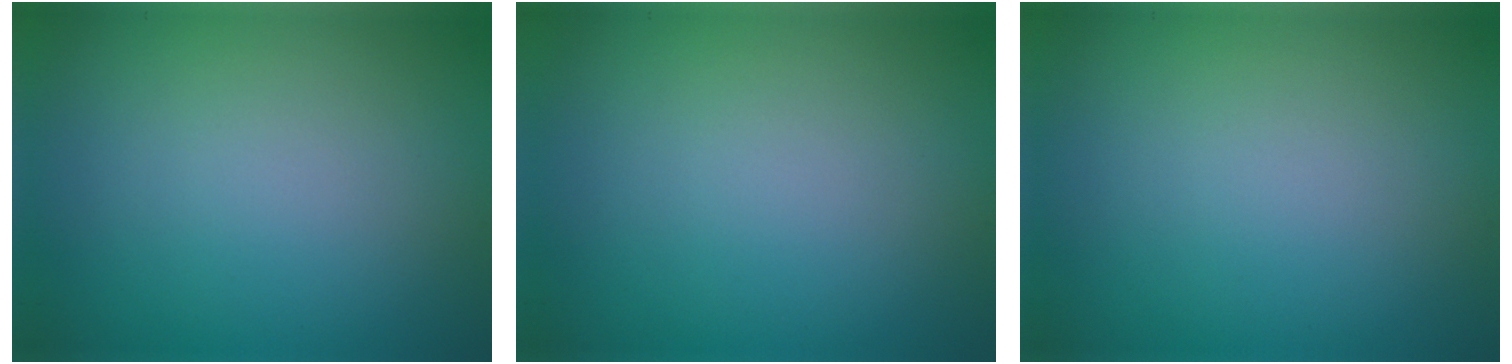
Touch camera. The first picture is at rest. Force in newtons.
{"total": 0.0}
{"total": 0.0}